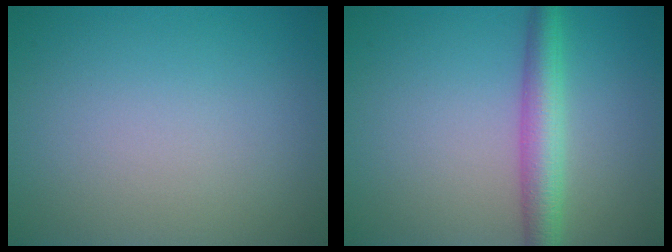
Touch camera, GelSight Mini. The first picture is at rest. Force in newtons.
{"total": 3.9, "press": 3.9, "slide": 0.0}